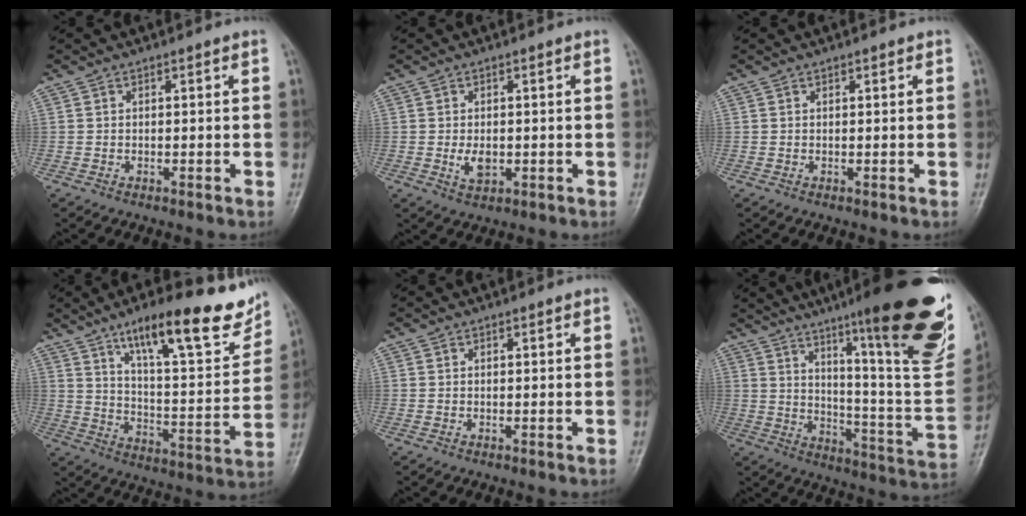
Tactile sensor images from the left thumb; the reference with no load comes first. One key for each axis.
{"total": 3.2, "fx": -0.1, "fy": 1.8, "fz": 2.6, "tx": -0.041, "ty": -0.006, "tz": 0.004}
{"total": 0.7, "fx": 0.5, "fy": 0.2, "fz": 0.4, "tx": -0.006, "ty": -0.001, "tz": 0.006}
{"total": 22.2, "fx": 14.4, "fy": 5.7, "fz": 16.0, "tx": -0.197, "ty": -0.060, "tz": 0.224}
{"total": 0.0}
{"total": 29.6, "fx": 16.7, "fy": 4.2, "fz": 24.0, "tx": -0.288, "ty": -0.068, "tz": 0.251}